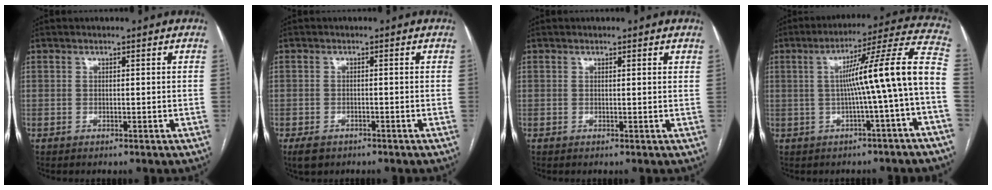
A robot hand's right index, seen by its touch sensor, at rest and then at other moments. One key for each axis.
{"total": 2.9, "fx": -2.0, "fy": 1.8, "fz": 1.1, "tx": -0.019, "ty": -0.001, "tz": -0.025}
{"total": 0.7, "fx": 0.6, "fy": 0.0, "fz": 0.4, "tx": -0.006, "ty": 0.001, "tz": 0.003}
{"total": 13.3, "fx": -1.6, "fy": -1.6, "fz": 13.1, "tx": -0.175, "ty": 0.028, "tz": -0.027}